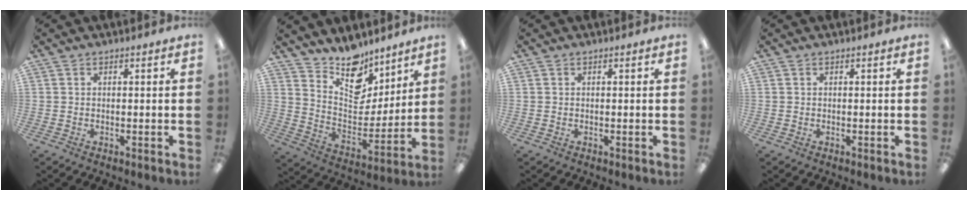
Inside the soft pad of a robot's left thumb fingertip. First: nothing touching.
{"total": 13.2, "force": [11.2, 6.1, 3.3], "torque": [-0.060, -0.097, 0.208]}
{"total": 0.0}
{"total": 0.0}